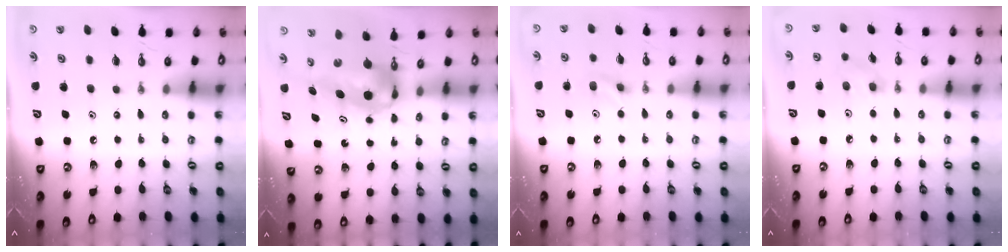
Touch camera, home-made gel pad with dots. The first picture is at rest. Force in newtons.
{"total": 7.1, "press": 6.7, "slide": 2.4}
{"total": 4.7, "press": 4.5, "slide": 1.5}
{"total": 7.0, "press": 5.7, "slide": 4.2}